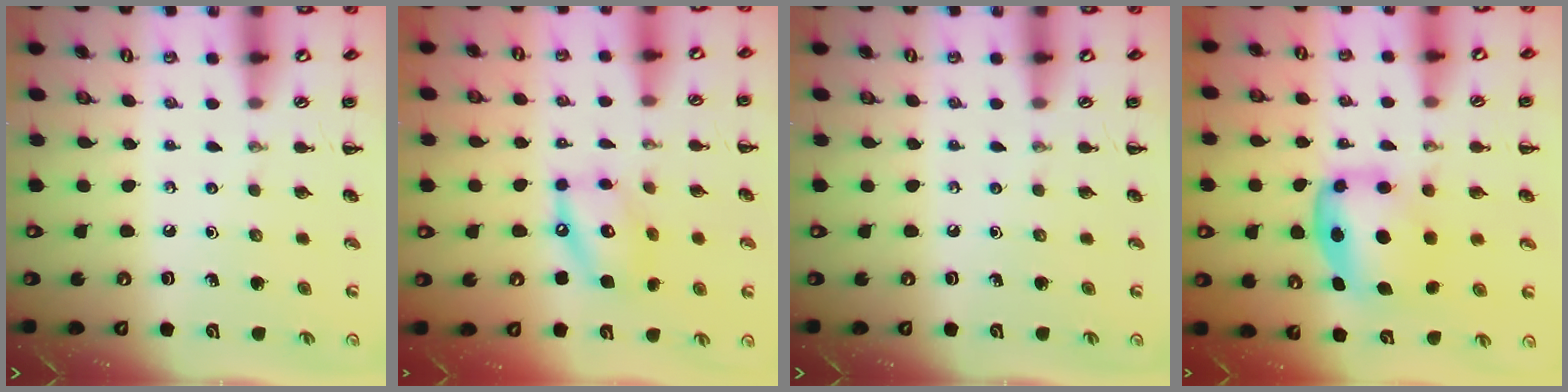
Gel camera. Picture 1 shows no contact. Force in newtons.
{"total": 11.8, "press": 11.7, "slide": 2.0}
{"total": 0.0}
{"total": 6.1, "press": 6.0, "slide": 1.0}